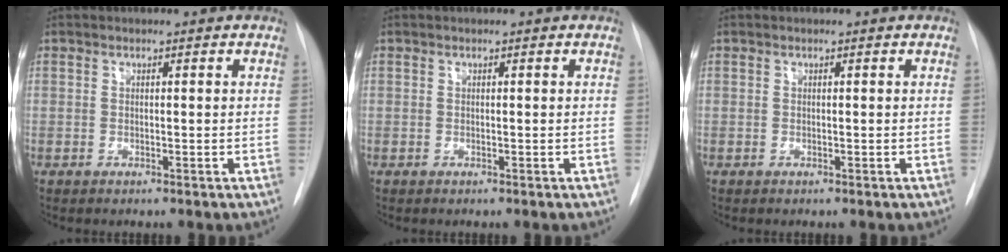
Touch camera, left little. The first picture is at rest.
{"total": 0.0}
{"total": 0.0}